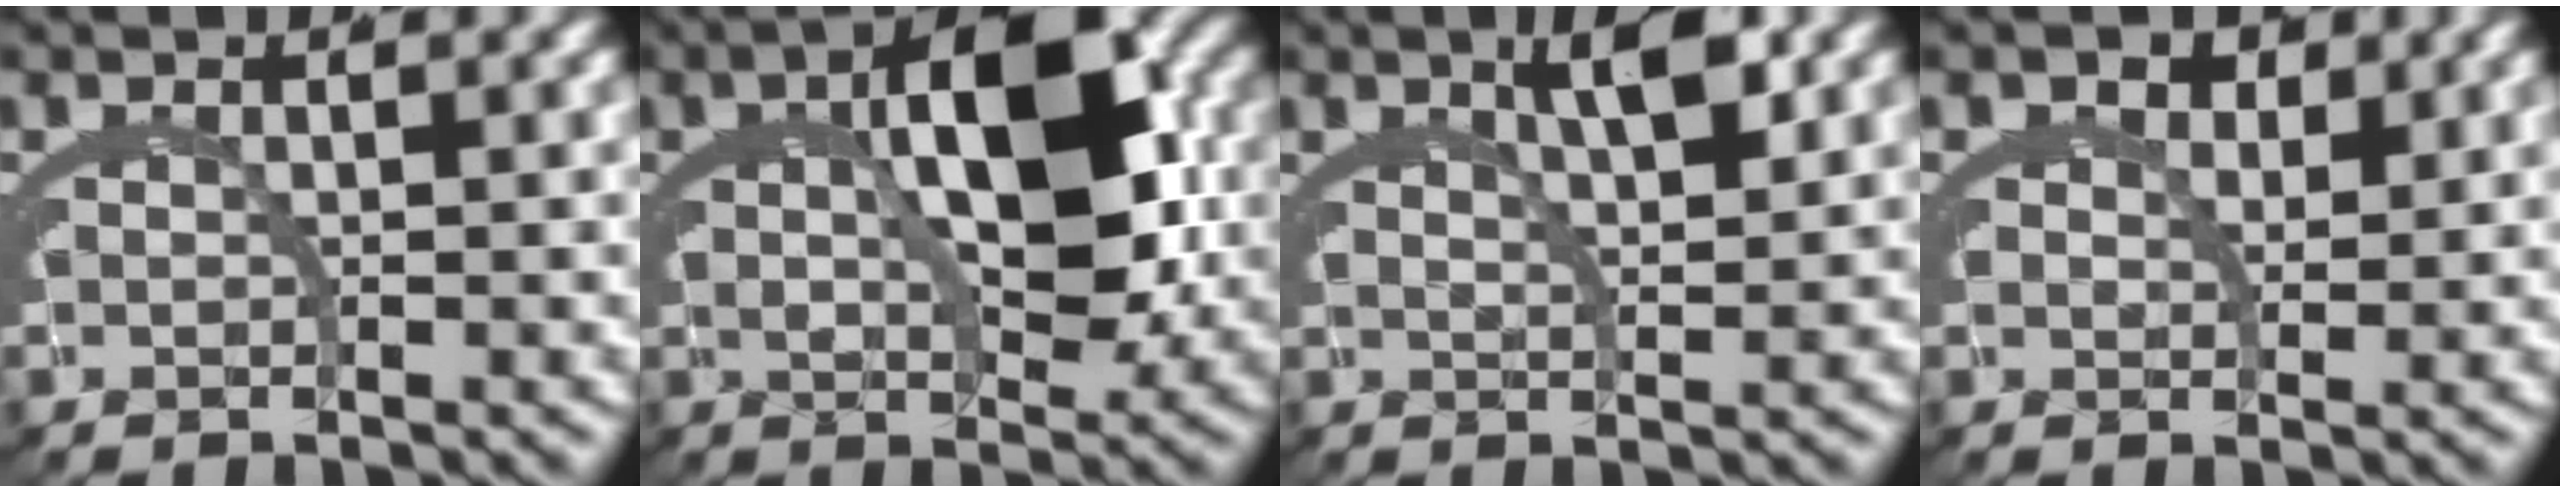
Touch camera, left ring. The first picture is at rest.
{"total": 9.1, "force": [1.1, 3.8, 8.2], "torque": [-0.118, 0.010, 0.016]}
{"total": 3.9, "force": [2.1, 0.7, 3.3], "torque": [-0.033, 0.007, 0.037]}
{"total": 2.8, "force": [0.8, 2.4, 1.1], "torque": [-0.018, -0.019, 0.015]}